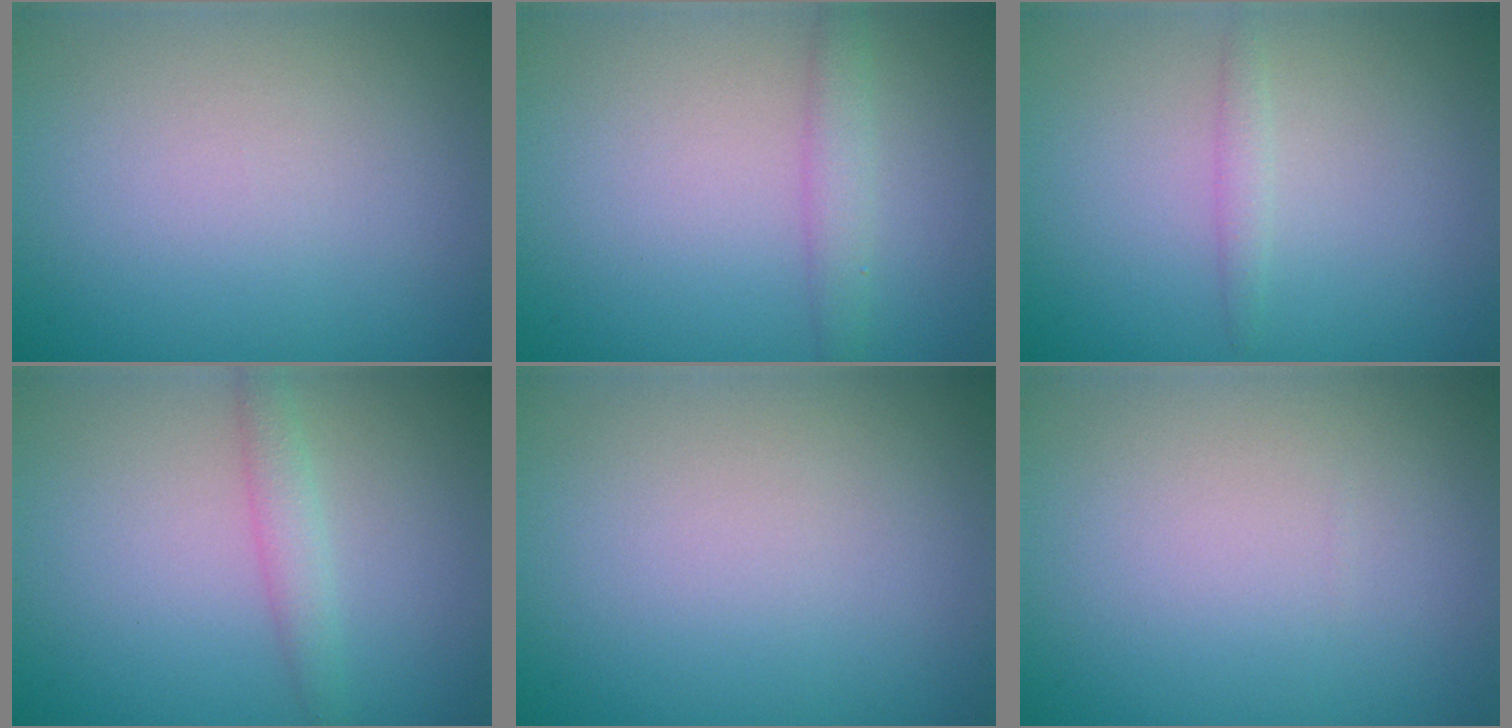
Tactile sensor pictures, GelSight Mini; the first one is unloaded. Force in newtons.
{"total": 1.9, "press": 1.9, "slide": 0.1}
{"total": 1.0, "press": 0.9, "slide": 0.2}
{"total": 1.7, "press": 1.7, "slide": 0.1}
{"total": 0.0}
{"total": 0.0}